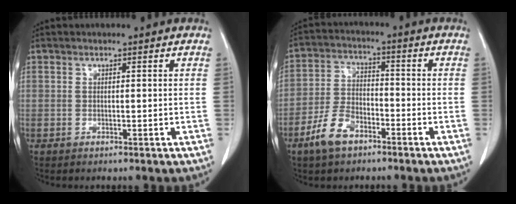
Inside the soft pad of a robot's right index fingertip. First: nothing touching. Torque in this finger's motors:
{"motor_torque": [-0.11, -0.22, -0.60, -0.21]}